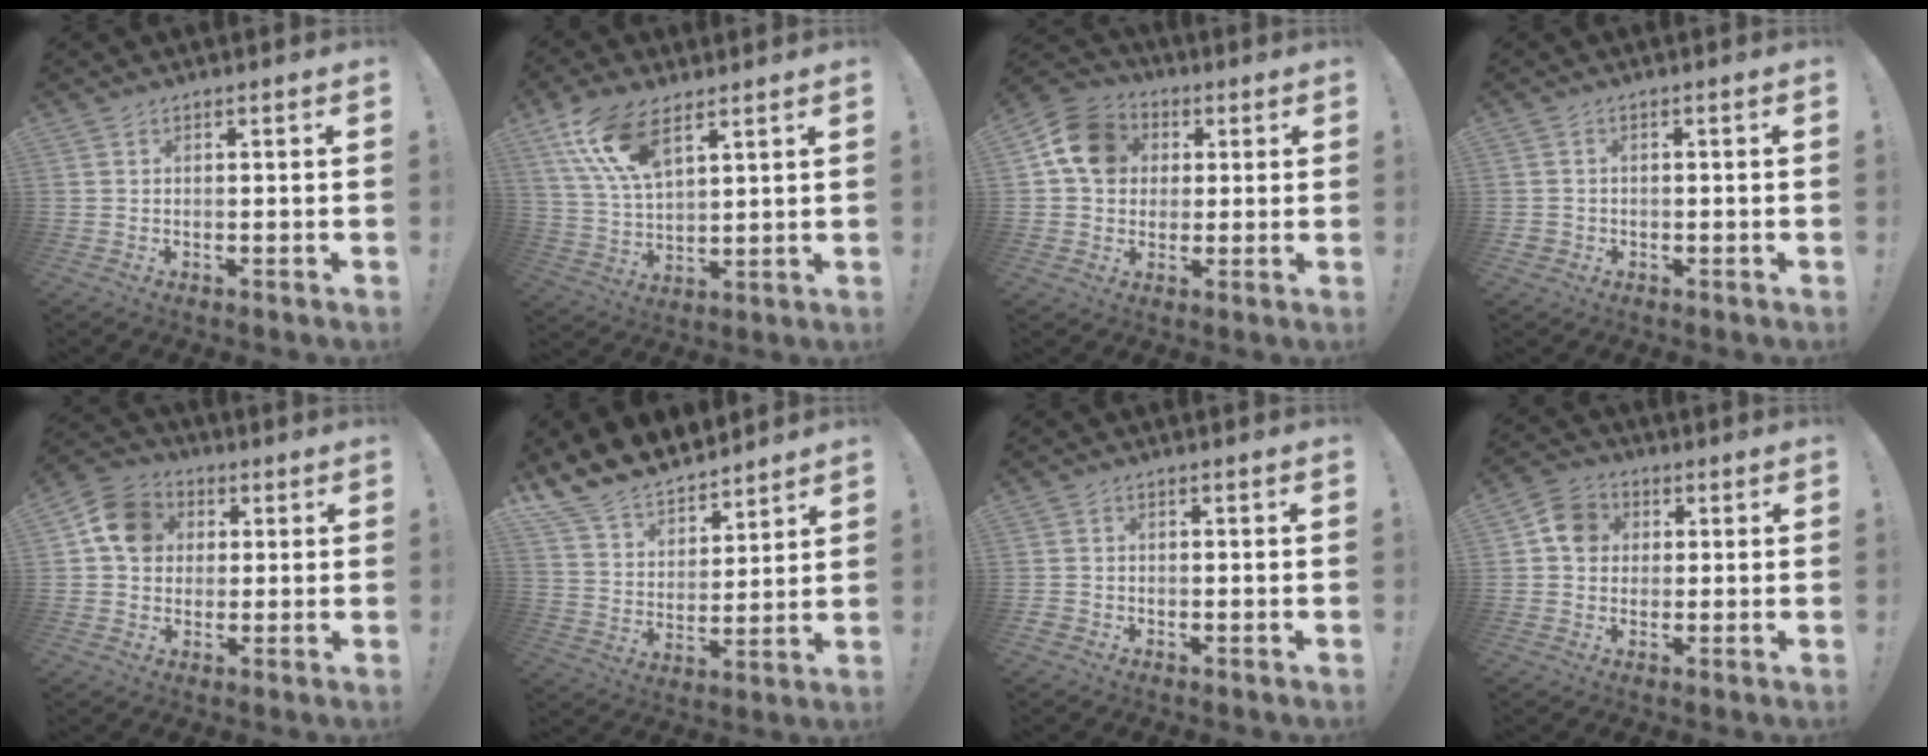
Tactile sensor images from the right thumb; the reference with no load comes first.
{"total": 13.3, "force": [8.2, 5.6, 8.8], "torque": [-0.180, -0.030, 0.154]}
{"total": 13.0, "force": [3.4, 10.8, 6.4], "torque": [-0.085, 0.004, 0.070]}
{"total": 1.8, "force": [-0.5, 1.6, 0.6], "torque": [-0.008, 0.002, -0.009]}
{"total": 11.4, "force": [2.5, 9.7, 5.4], "torque": [-0.066, 0.006, 0.052]}
{"total": 12.4, "force": [11.3, 4.5, 2.3], "torque": [-0.068, -0.095, 0.213]}
{"total": 1.5, "force": [-0.9, 1.0, 0.5], "torque": [-0.005, 0.004, -0.017]}
{"total": 7.6, "force": [1.4, 6.8, 3.2], "torque": [-0.040, 0.009, 0.030]}